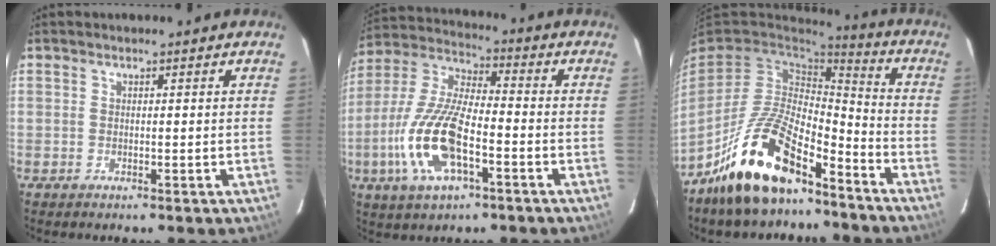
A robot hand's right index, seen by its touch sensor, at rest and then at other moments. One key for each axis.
{"total": 16.5, "fx": -5.7, "fy": 6.1, "fz": 14.2, "tx": -0.308, "ty": -0.008, "tz": -0.112}
{"total": 18.1, "fx": -12.5, "fy": 6.8, "fz": 11.2, "tx": -0.226, "ty": 0.000, "tz": -0.225}